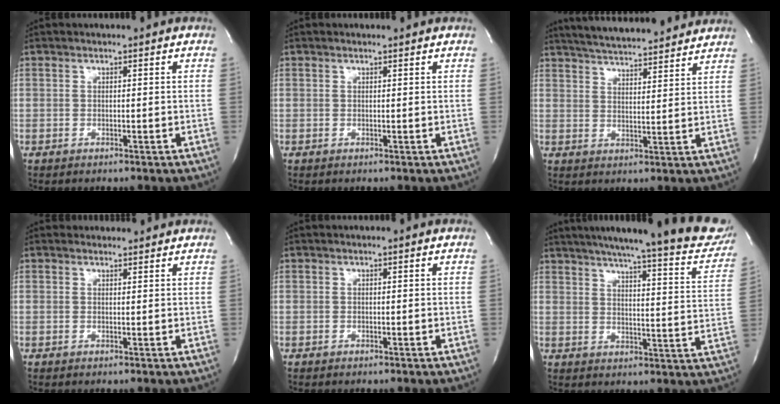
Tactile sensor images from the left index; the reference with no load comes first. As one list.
[{"total": 0.0}, {"total": 16.8, "force": [15.3, 2.1, 6.6], "torque": [-0.109, 0.022, 0.217]}, {"total": 1.6, "force": [1.5, 0.5, -0.2], "torque": [-0.008, 0.005, 0.016]}, {"total": 0.0}, {"total": 25.6, "force": [21.8, 2.7, 13.1], "torque": [-0.191, -0.046, 0.259]}]